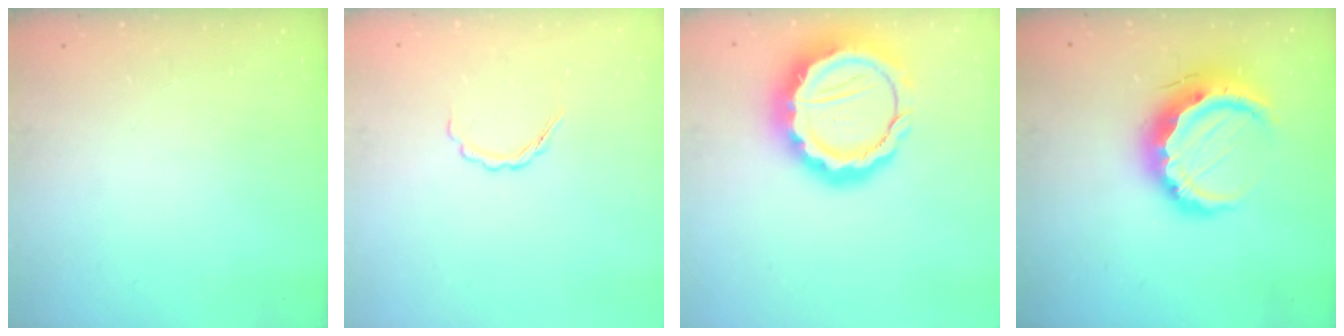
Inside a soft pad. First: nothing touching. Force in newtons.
{"total": 3.3, "press": 3.2, "slide": 0.8}
{"total": 19.0, "press": 18.6, "slide": 3.8}
{"total": 14.2, "press": 14.2, "slide": 0.5}